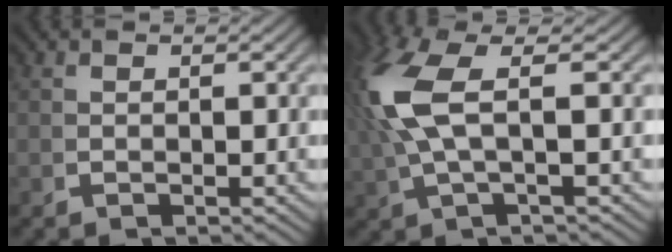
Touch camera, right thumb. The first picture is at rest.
{"total": 7.1, "force": [1.5, 2.7, 6.4], "torque": [-0.150, 0.005, 0.035]}